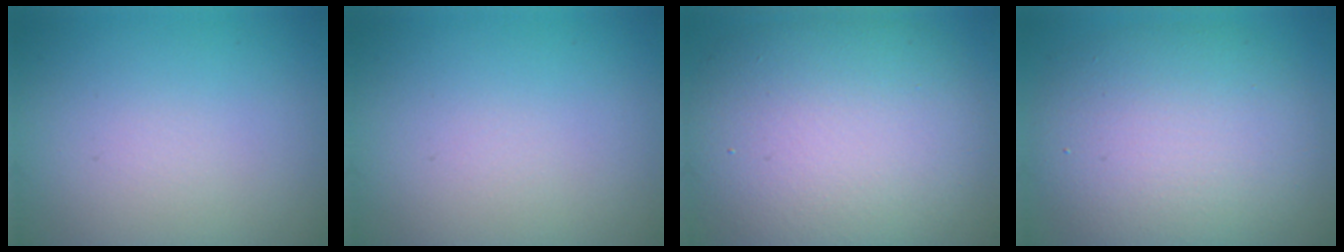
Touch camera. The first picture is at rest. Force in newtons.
{"total": 0.0}
{"total": 12.7, "press": 12.7, "slide": 0.6}
{"total": 9.2, "press": 9.2, "slide": 0.4}